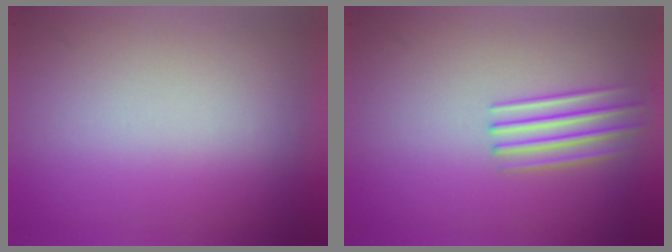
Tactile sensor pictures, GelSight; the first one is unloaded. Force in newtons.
{"total": 2.1}